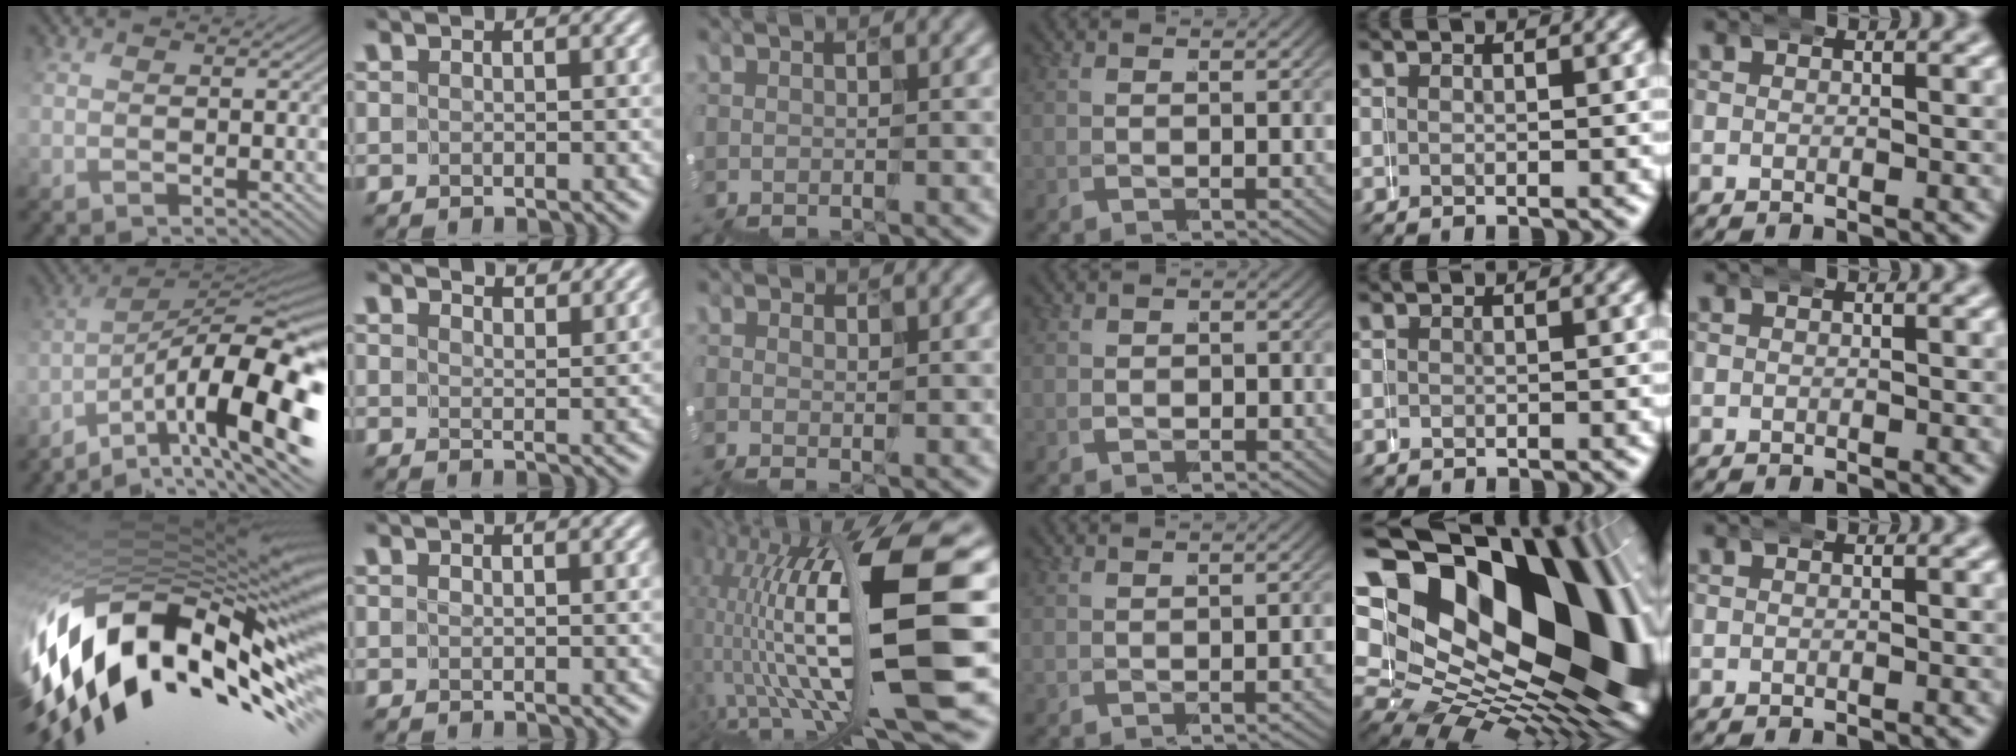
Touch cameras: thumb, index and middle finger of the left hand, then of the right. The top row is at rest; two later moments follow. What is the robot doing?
{"motion": "wrap", "object": "duck tape"}